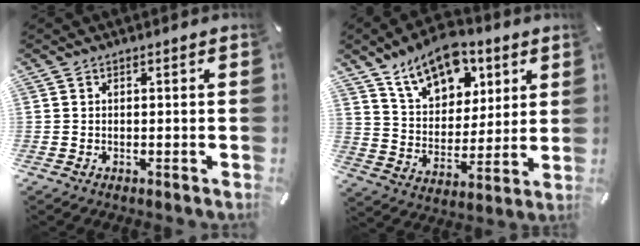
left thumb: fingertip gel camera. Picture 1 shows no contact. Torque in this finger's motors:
{"motor_torque": [2.23, 1.08, 0.79, -0.08, 0.16]}